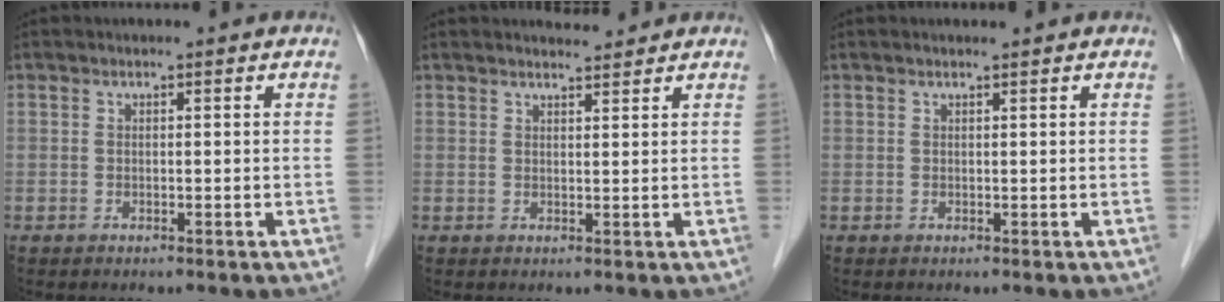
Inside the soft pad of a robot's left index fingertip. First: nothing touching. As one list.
[{"total": 2.6, "force": [2.5, 0.2, 0.4], "torque": [-0.011, 0.004, 0.041]}, {"total": 0.9, "force": [0.8, -0.1, 0.4], "torque": [-0.009, 0.006, 0.016]}]